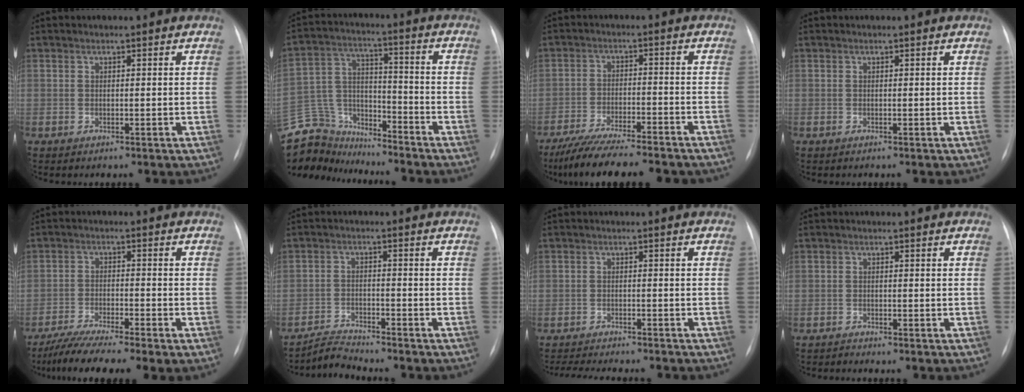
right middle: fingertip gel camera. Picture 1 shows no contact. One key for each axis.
{"total": 13.2, "fx": -12.4, "fy": 4.4, "fz": 1.0, "tx": -0.027, "ty": 0.044, "tz": -0.228}
{"total": 15.5, "fx": -13.3, "fy": 2.1, "fz": 7.7, "tx": -0.130, "ty": -0.017, "tz": -0.202}
{"total": 0.0}
{"total": 9.0, "fx": -6.9, "fy": 0.2, "fz": 5.8, "tx": -0.103, "ty": -0.021, "tz": -0.118}
{"total": 3.7, "fx": -3.6, "fy": -0.7, "fz": -0.6, "tx": 0.008, "ty": -0.018, "tz": -0.066}
{"total": 10.1, "fx": -9.1, "fy": 1.9, "fz": 3.9, "tx": -0.054, "ty": -0.008, "tz": -0.124}
{"total": 0.7, "fx": -0.7, "fy": -0.1, "fz": -0.2, "tx": 0.001, "ty": -0.004, "tz": -0.014}